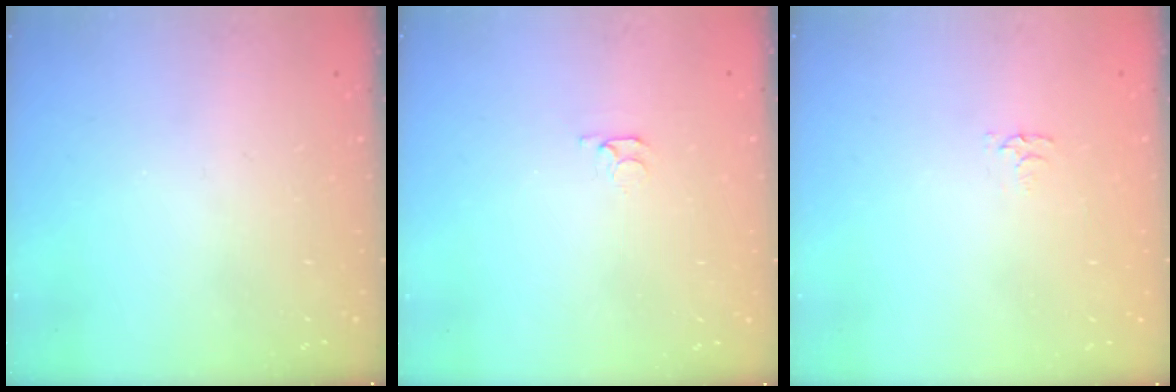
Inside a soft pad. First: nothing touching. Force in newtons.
{"total": 3.4, "press": 3.3, "slide": 0.4}
{"total": 2.6, "press": 2.6, "slide": 0.4}